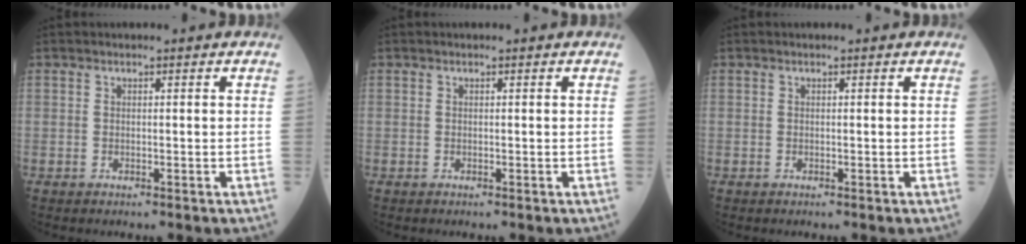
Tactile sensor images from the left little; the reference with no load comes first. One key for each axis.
{"total": 0.0}
{"total": 0.0}